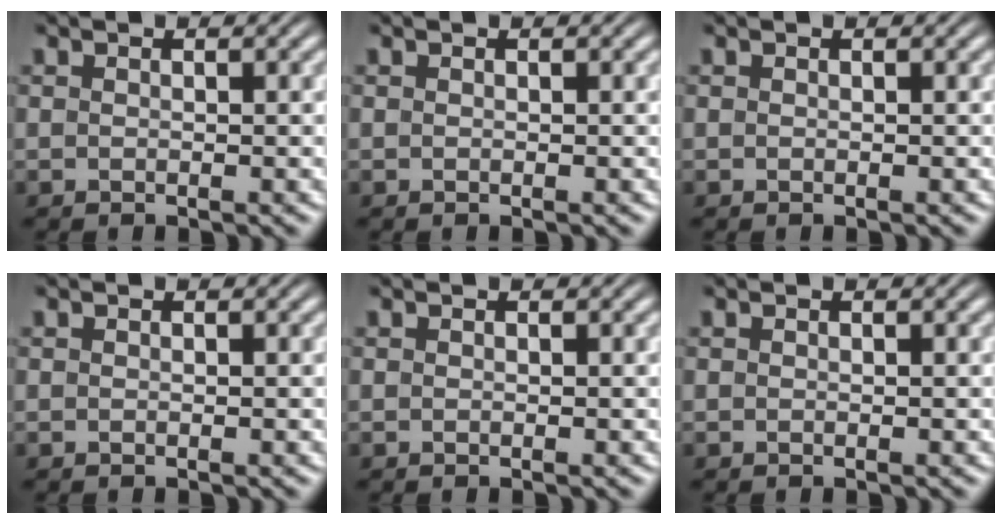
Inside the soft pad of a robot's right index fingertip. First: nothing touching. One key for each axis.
{"total": 0.0}
{"total": 0.0}
{"total": 0.0}
{"total": 0.0}
{"total": 0.0}